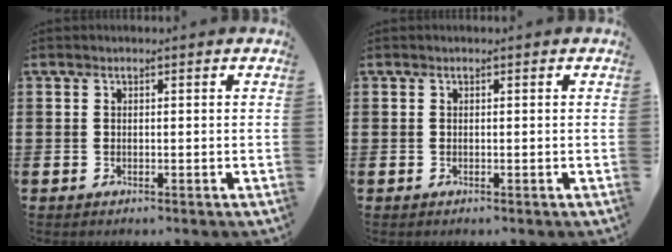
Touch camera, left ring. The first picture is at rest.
{"total": 0.0}